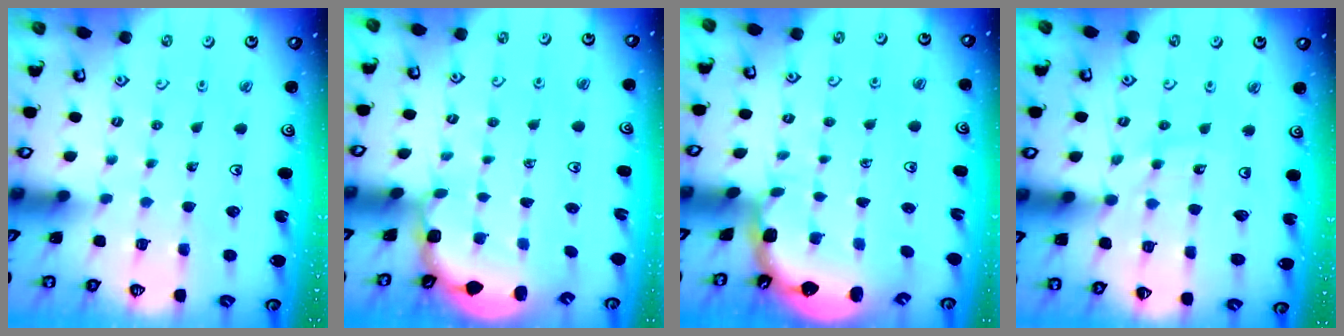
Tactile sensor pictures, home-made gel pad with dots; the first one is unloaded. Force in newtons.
{"total": 2.4, "press": 1.7, "slide": 1.6}
{"total": 2.3, "press": 1.7, "slide": 1.6}
{"total": 10.9, "press": 10.8, "slide": 1.4}